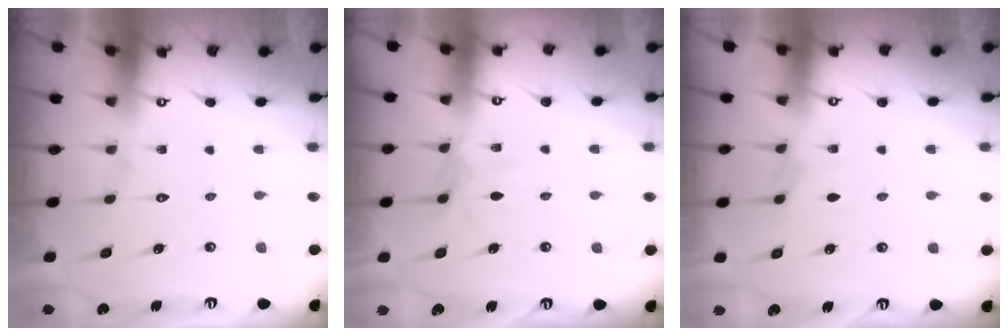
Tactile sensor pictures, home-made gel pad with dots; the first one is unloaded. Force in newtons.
{"total": 3.9, "press": 3.9, "slide": 0.5}
{"total": 1.5, "press": 1.4, "slide": 0.3}